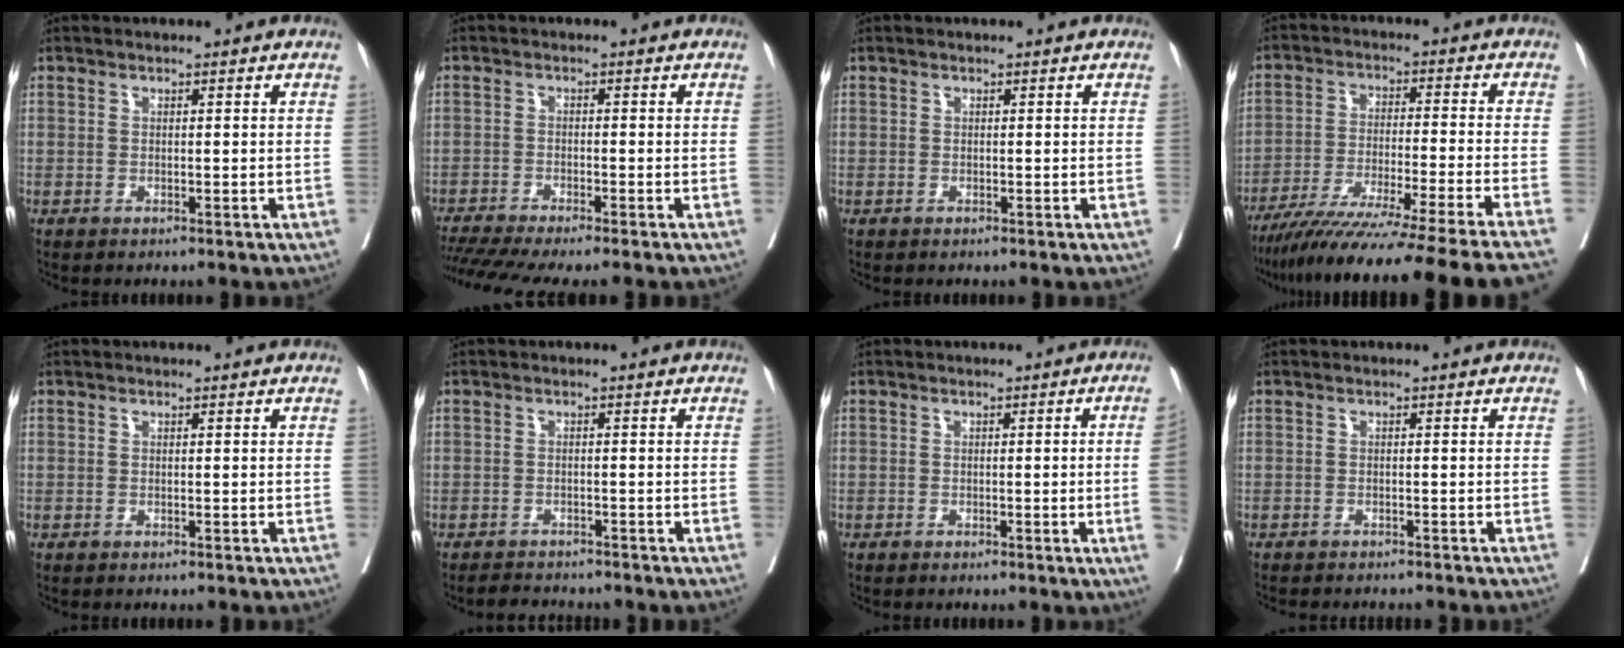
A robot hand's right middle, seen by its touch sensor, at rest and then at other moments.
{"total": 10.1, "force": [-8.6, -0.1, 5.2], "torque": [-0.072, -0.015, -0.136]}
{"total": 0.0}
{"total": 22.8, "force": [-19.8, -3.0, 11.0], "torque": [-0.129, -0.066, -0.295]}
{"total": 0.0}
{"total": 2.9, "force": [-2.8, 0.6, 0.3], "torque": [-0.010, -0.010, -0.045]}
{"total": 3.6, "force": [-0.5, -1.1, 3.4], "torque": [-0.035, -0.005, -0.005]}
{"total": 4.9, "force": [-4.4, 1.0, 1.8], "torque": [-0.023, -0.006, -0.059]}